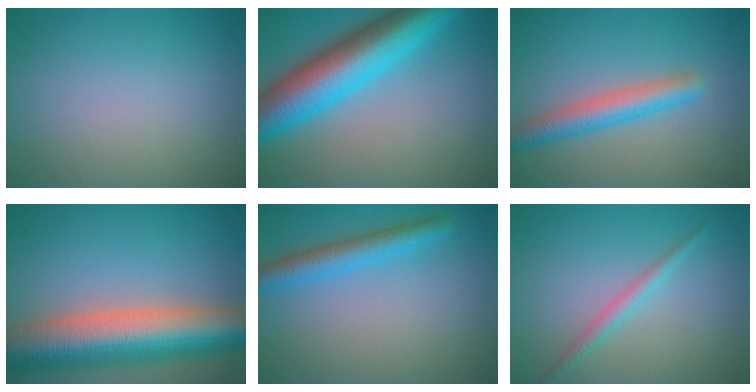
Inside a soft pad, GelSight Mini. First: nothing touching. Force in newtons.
{"total": 11.7, "press": 11.7, "slide": 0.2}
{"total": 4.1, "press": 4.1, "slide": 0.1}
{"total": 12.6, "press": 12.6, "slide": 0.7}
{"total": 3.7, "press": 3.7, "slide": 0.2}
{"total": 1.8, "press": 1.8, "slide": 0.0}